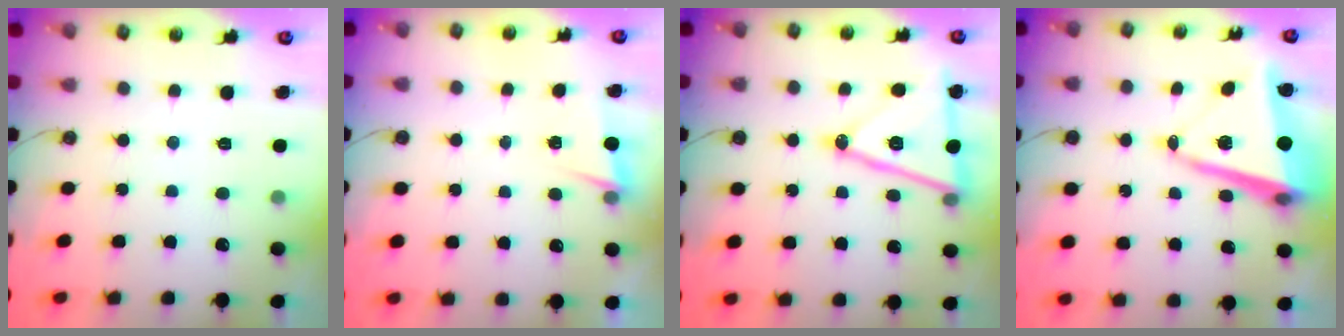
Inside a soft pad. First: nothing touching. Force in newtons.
{"total": 2.4, "press": 2.2, "slide": 1.1}
{"total": 17.2, "press": 16.8, "slide": 3.4}
{"total": 12.9, "press": 12.8, "slide": 1.3}